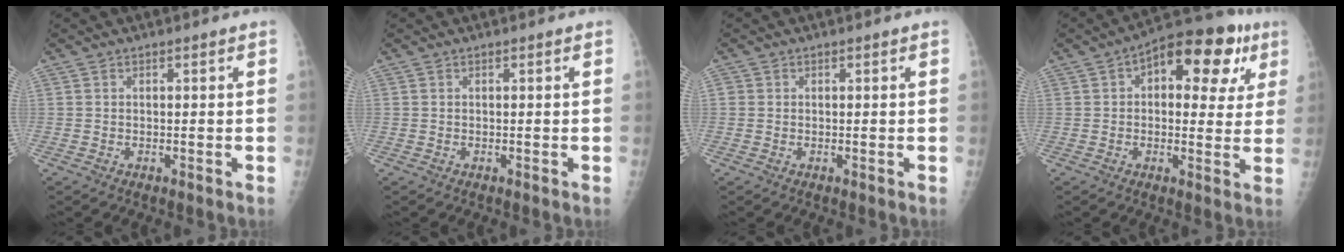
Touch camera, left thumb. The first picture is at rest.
{"total": 0.0}
{"total": 0.6, "force": [0.0, 0.6, 0.1], "torque": [0.002, 0.002, -0.001]}
{"total": 16.1, "force": [5.8, 8.4, 12.4], "torque": [-0.118, 0.016, 0.067]}